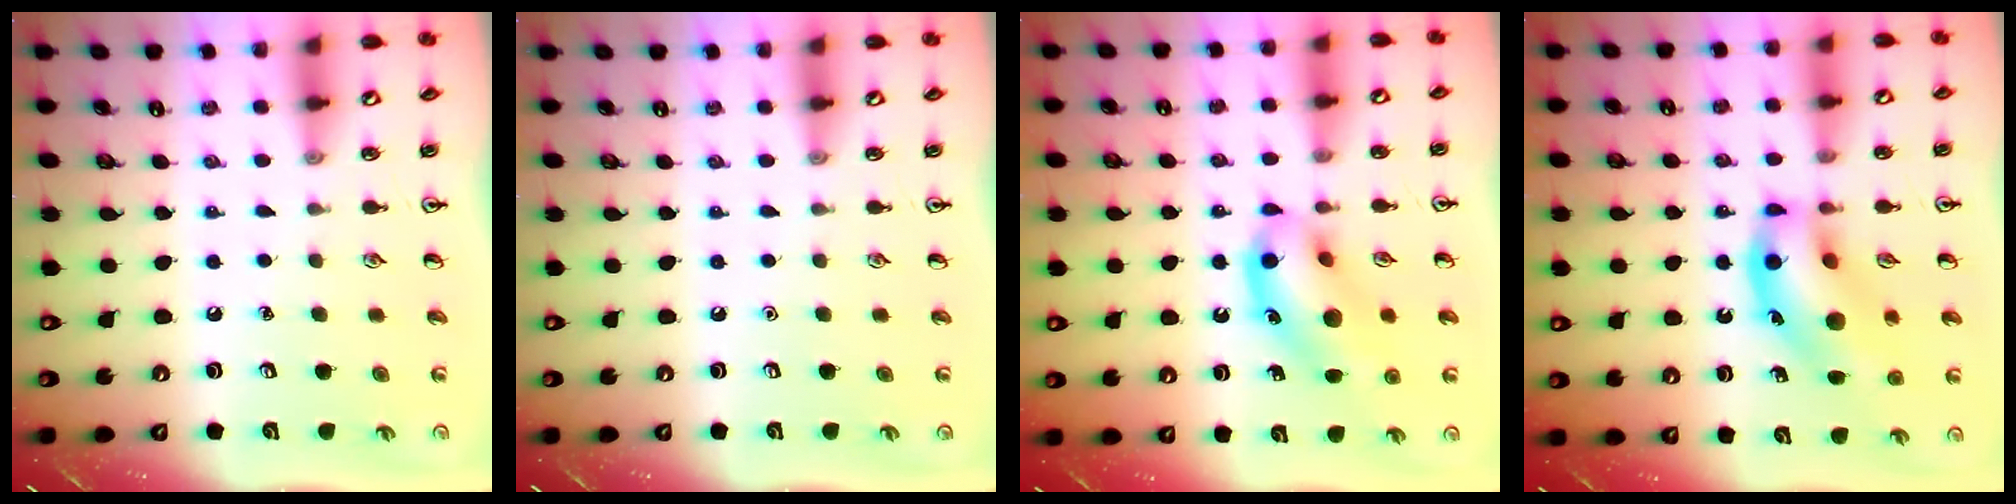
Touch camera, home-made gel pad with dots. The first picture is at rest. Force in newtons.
{"total": 0.0}
{"total": 13.0, "press": 12.9, "slide": 1.9}
{"total": 15.9, "press": 15.6, "slide": 2.6}